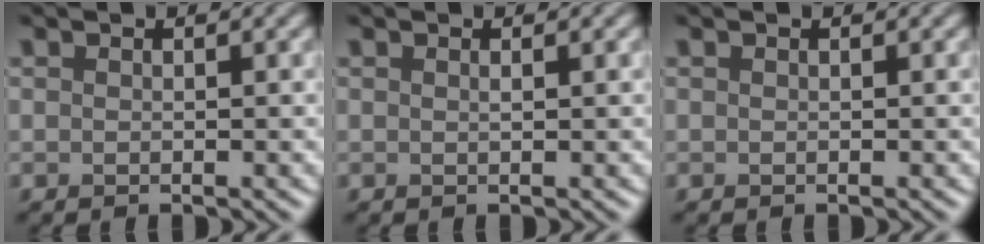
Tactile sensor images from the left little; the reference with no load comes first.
{"total": 0.6, "force": [0.2, 0.2, 0.5], "torque": [-0.002, 0.003, 0.002]}
{"total": 0.0}